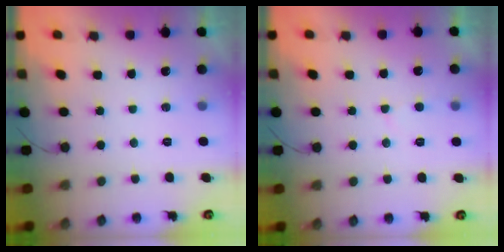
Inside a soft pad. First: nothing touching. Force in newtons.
{"total": 3.7, "press": 3.7, "slide": 0.3}